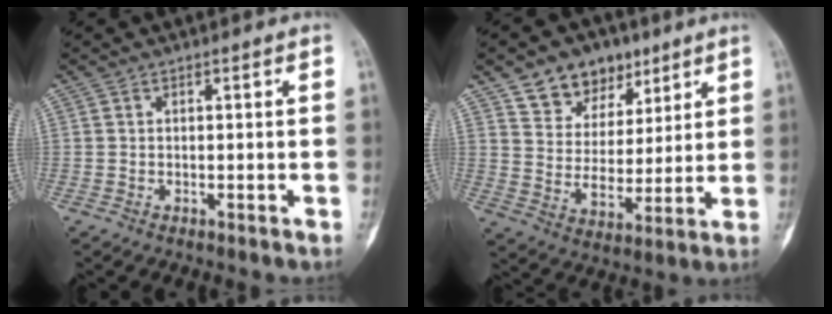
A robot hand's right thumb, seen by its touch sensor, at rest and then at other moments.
{"total": 13.1, "force": [8.1, 9.0, 4.8], "torque": [-0.033, -0.042, 0.143]}